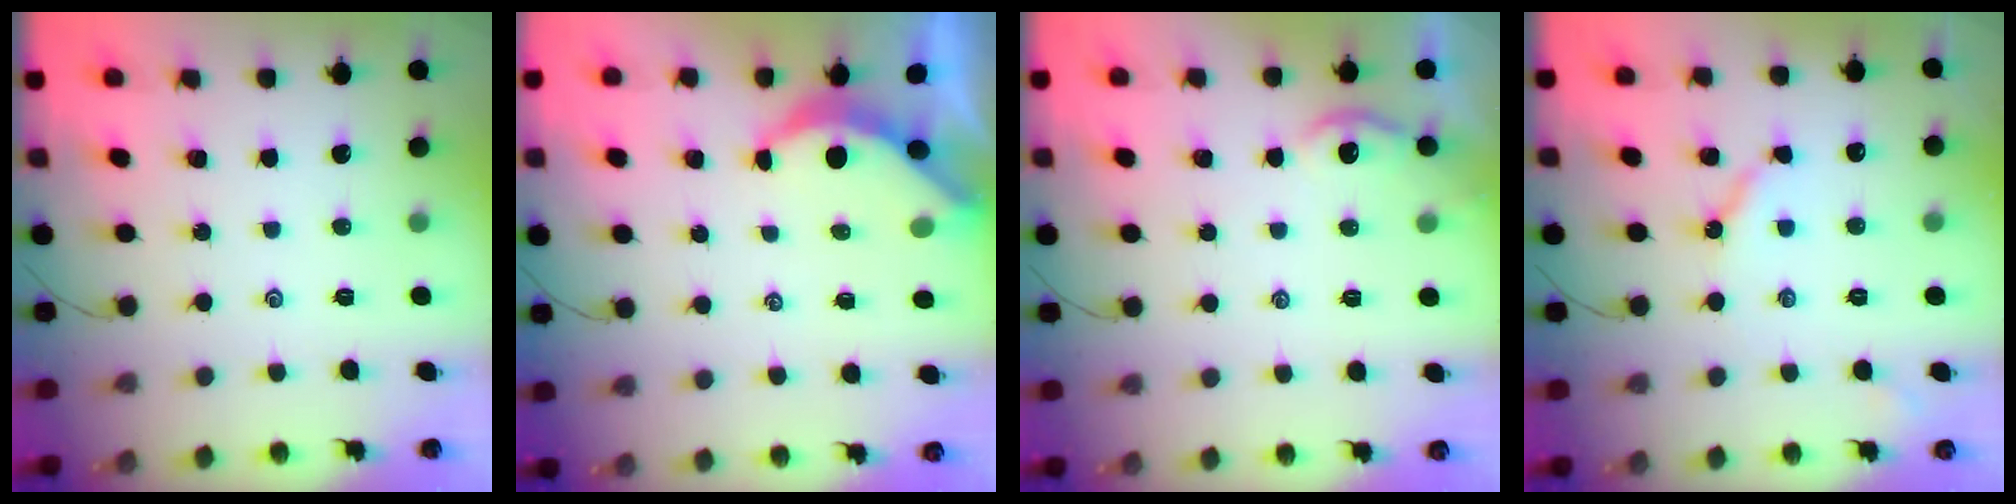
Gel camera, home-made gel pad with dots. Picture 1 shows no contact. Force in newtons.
{"total": 4.4, "press": 4.4, "slide": 0.5}
{"total": 2.0, "press": 1.9, "slide": 0.5}
{"total": 4.8, "press": 4.8, "slide": 0.5}